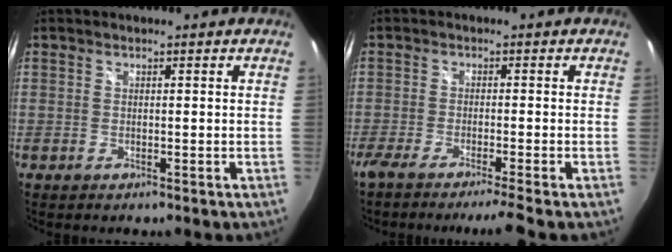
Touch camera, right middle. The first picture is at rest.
{"total": 6.1, "force": [-5.1, -1.3, 3.0], "torque": [-0.063, -0.017, -0.088]}